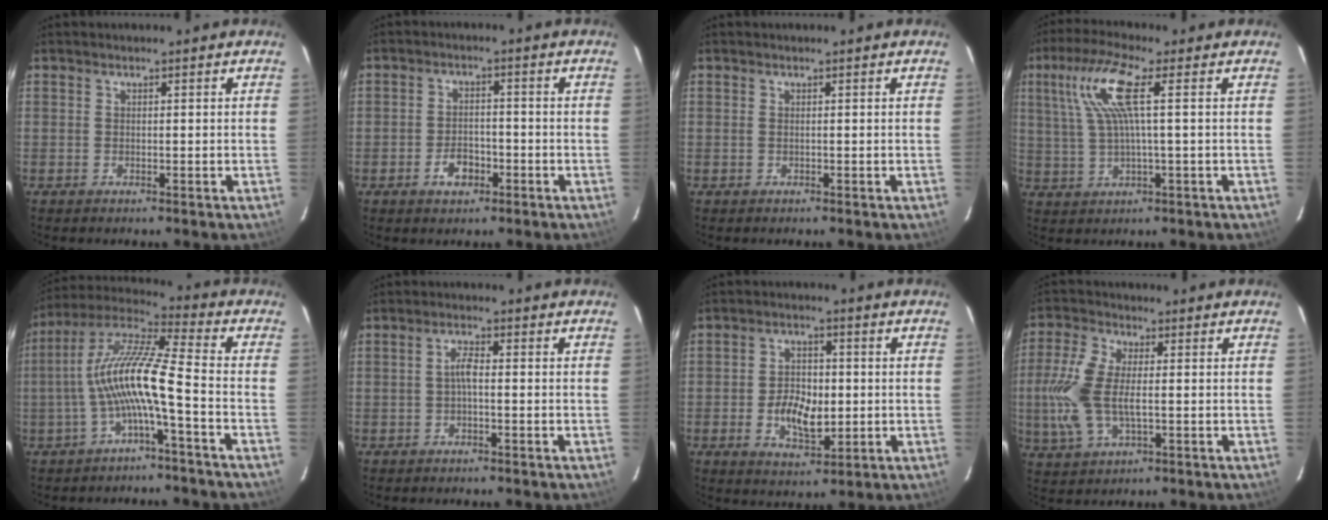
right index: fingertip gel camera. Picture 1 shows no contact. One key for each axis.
{"total": 4.5, "fx": -2.3, "fy": 3.0, "fz": 2.4, "tx": -0.046, "ty": 0.012, "tz": -0.032}
{"total": 0.0}
{"total": 9.0, "fx": 2.4, "fy": 0.9, "fz": 8.6, "tx": -0.171, "ty": 0.012, "tz": 0.054}
{"total": 12.1, "fx": -3.3, "fy": 0.8, "fz": 11.7, "tx": -0.235, "ty": 0.016, "tz": -0.066}
{"total": 2.2, "fx": -0.6, "fy": 0.5, "fz": 2.0, "tx": -0.041, "ty": 0.009, "tz": -0.011}
{"total": 8.1, "fx": -1.3, "fy": 4.8, "fz": 6.3, "tx": -0.120, "ty": 0.006, "tz": -0.015}
{"total": 11.1, "fx": -0.9, "fy": 5.3, "fz": 9.7, "tx": -0.221, "ty": 0.004, "tz": -0.017}